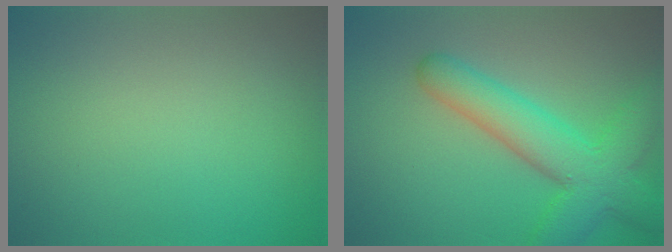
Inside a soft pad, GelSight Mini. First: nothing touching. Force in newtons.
{"total": 7.0, "press": 7.0, "slide": 0.3}